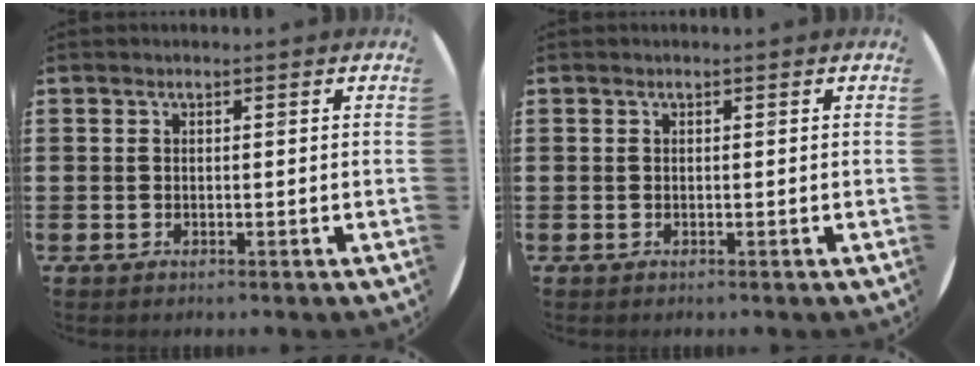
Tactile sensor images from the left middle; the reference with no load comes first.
{"total": 0.0}